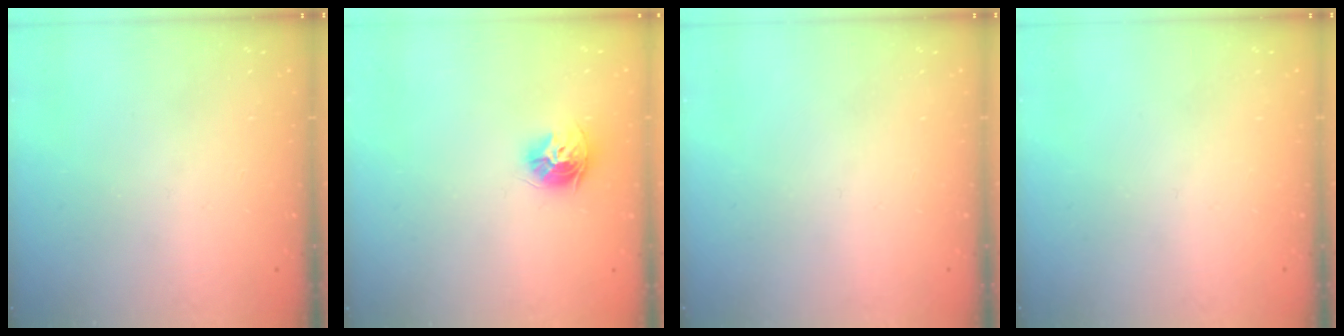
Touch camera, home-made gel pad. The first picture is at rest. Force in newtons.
{"total": 9.6, "press": 9.6, "slide": 0.9}
{"total": 0.0}
{"total": 0.0}